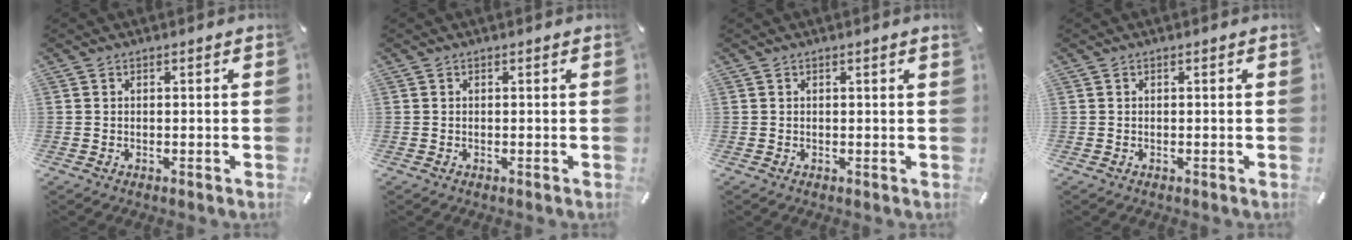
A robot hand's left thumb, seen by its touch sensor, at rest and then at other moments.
{"total": 0.0}
{"total": 0.6, "force": [0.2, -0.1, 0.5], "torque": [-0.007, 0.000, 0.003]}
{"total": 0.0}